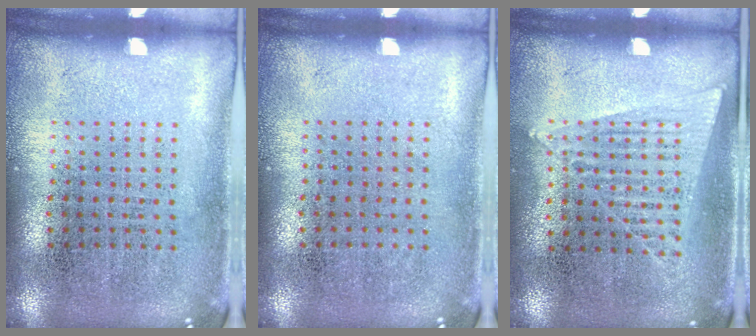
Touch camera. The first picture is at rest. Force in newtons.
{"total": 0.0}
{"total": 1.2, "press": 1.1, "slide": 0.5}